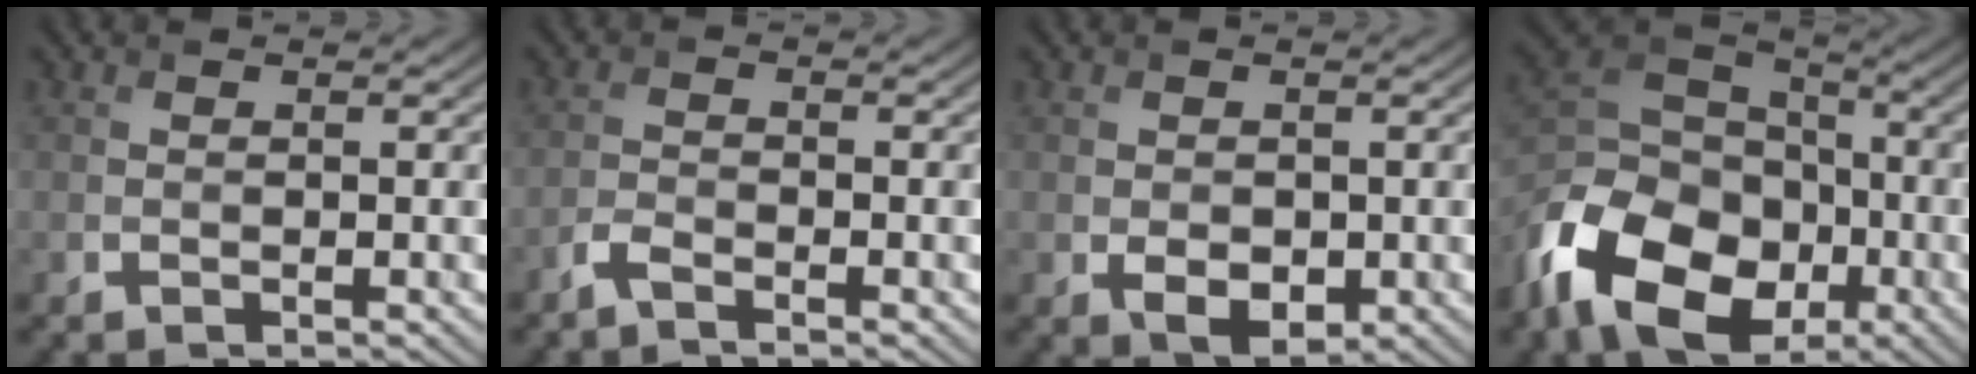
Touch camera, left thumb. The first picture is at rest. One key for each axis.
{"total": 2.1, "fx": -1.7, "fy": 0.4, "fz": 1.0, "tx": -0.027, "ty": -0.001, "tz": -0.043}
{"total": 3.1, "fx": -0.7, "fy": 2.2, "fz": 2.1, "tx": -0.042, "ty": -0.013, "tz": -0.008}
{"total": 16.1, "fx": -7.2, "fy": 11.0, "fz": 9.3, "tx": -0.228, "ty": -0.041, "tz": -0.146}